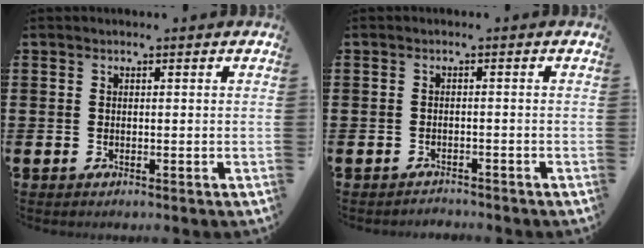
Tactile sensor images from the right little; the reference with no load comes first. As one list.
[{"total": 1.2, "force": [-1.2, 0.0, -0.2], "torque": [-0.001, 0.003, -0.025]}]